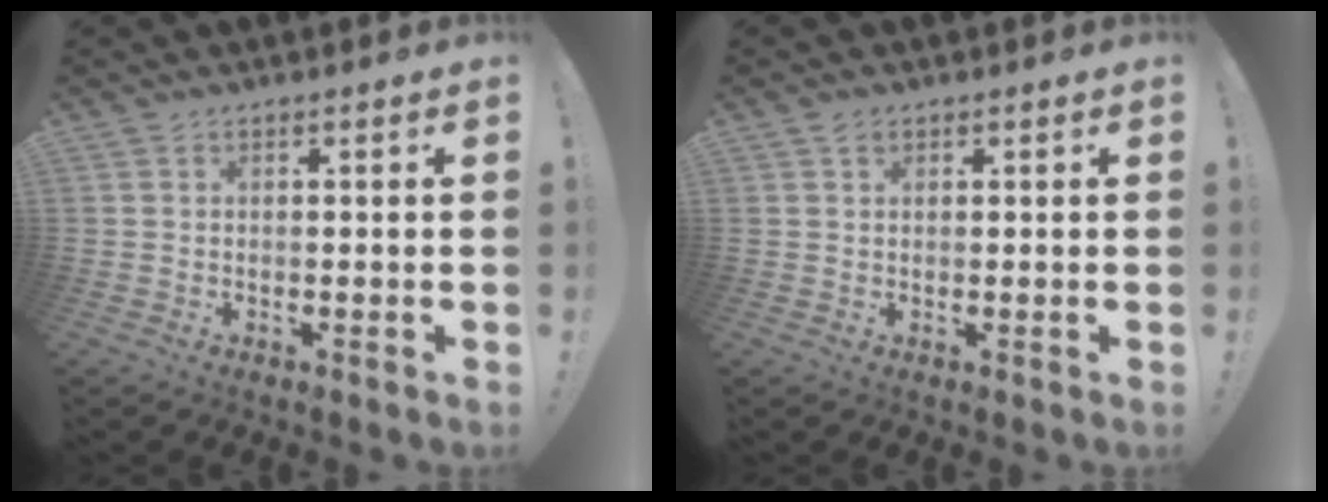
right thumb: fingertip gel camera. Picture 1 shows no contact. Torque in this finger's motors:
{"motor_torque": [0.10, 0.23, 0.21, 0.09, -0.05]}